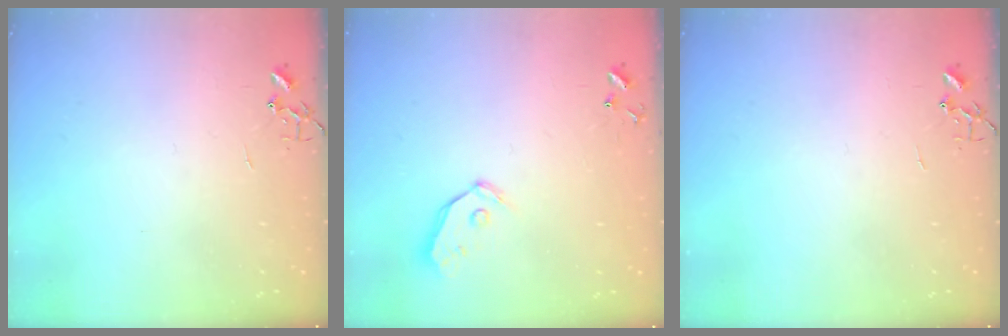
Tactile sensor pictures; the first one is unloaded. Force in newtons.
{"total": 4.8, "press": 4.8, "slide": 0.5}
{"total": 0.0}